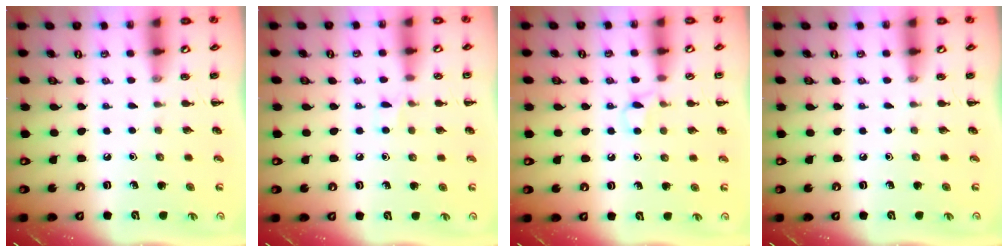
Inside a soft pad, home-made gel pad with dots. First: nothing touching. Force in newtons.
{"total": 3.8, "press": 3.7, "slide": 1.2}
{"total": 3.4, "press": 3.3, "slide": 1.0}
{"total": 0.0}